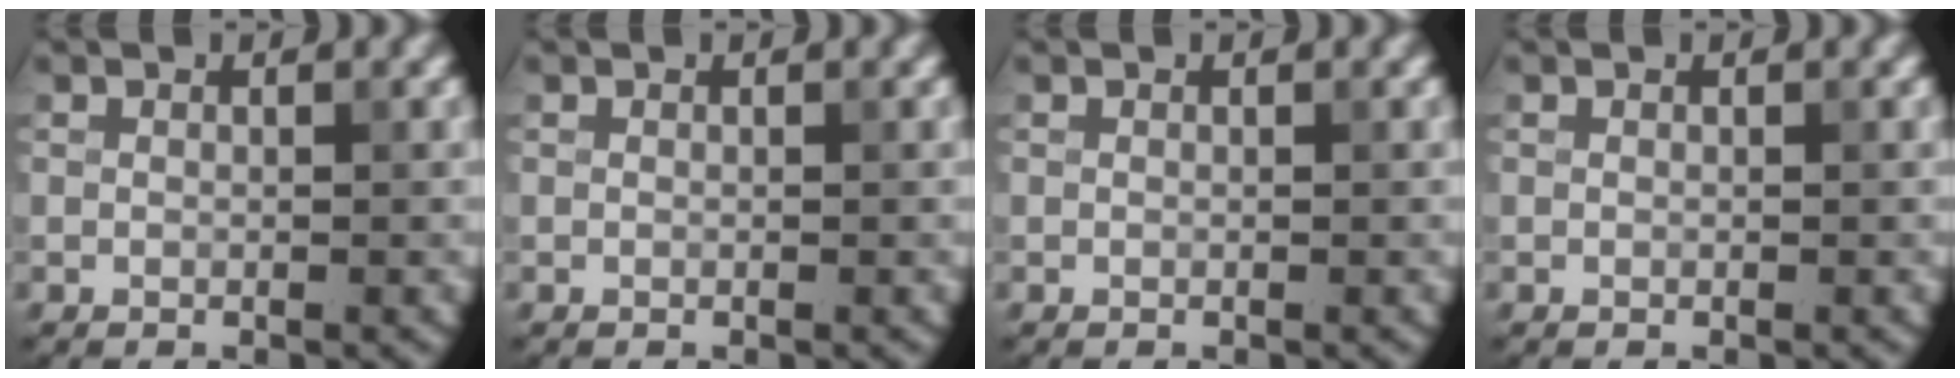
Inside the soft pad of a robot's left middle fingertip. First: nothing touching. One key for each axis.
{"total": 0.0}
{"total": 0.0}
{"total": 0.0}